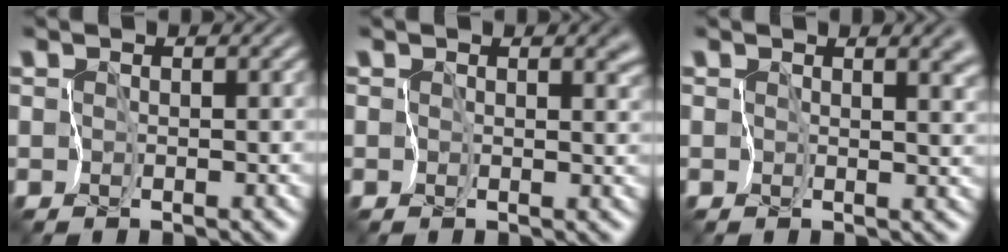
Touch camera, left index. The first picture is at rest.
{"total": 1.8, "force": [0.7, 1.1, 1.3], "torque": [-0.014, -0.002, 0.012]}
{"total": 3.8, "force": [1.4, 2.0, 2.9], "torque": [-0.026, -0.004, 0.022]}